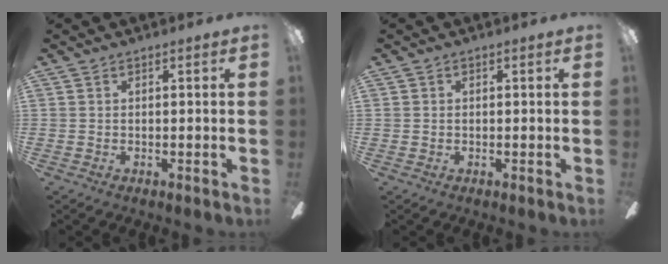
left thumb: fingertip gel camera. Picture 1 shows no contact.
{"total": 0.0}